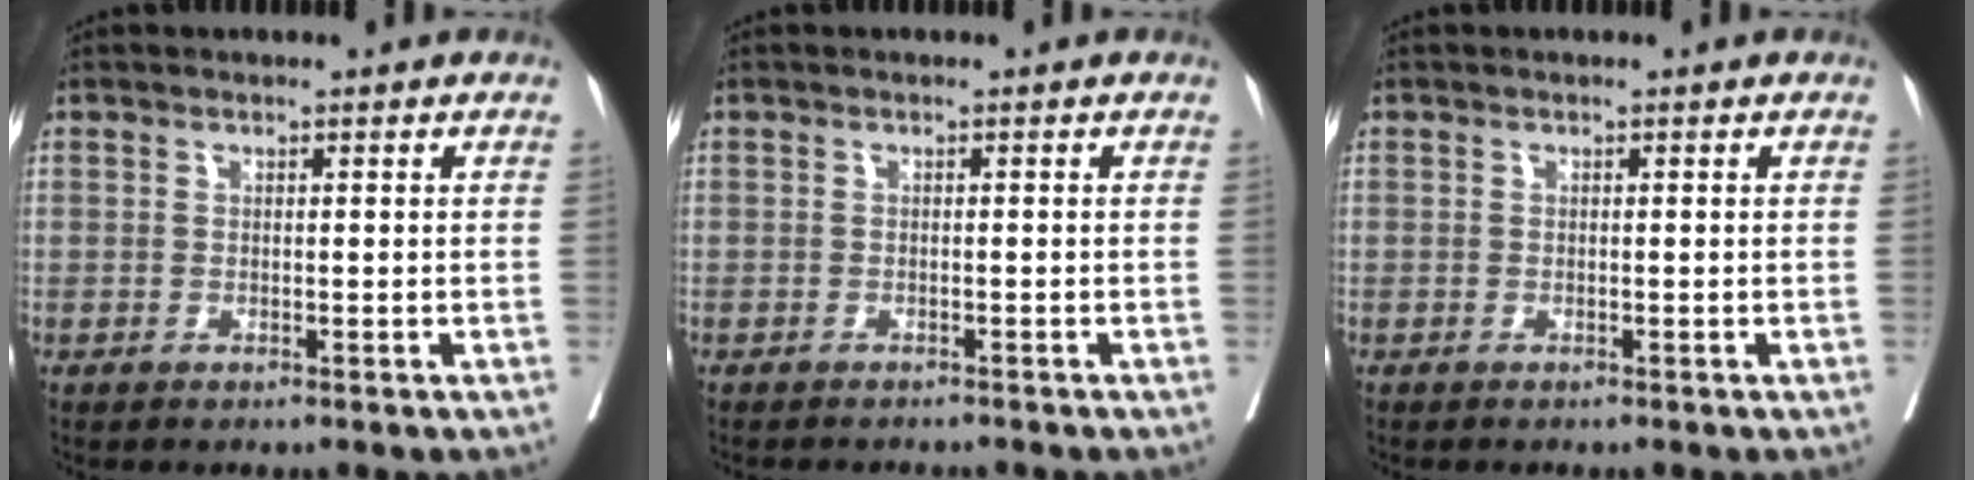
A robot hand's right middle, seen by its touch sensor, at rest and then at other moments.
{"total": 3.8, "force": [-3.6, 0.7, 1.0], "torque": [-0.007, -0.006, -0.046]}
{"total": 0.0}